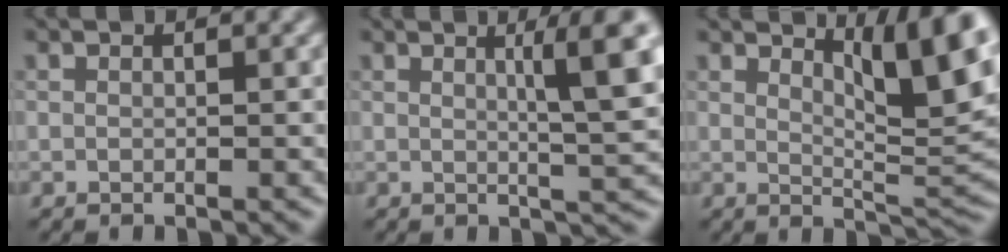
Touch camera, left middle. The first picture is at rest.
{"total": 6.5, "force": [1.7, 1.1, 6.2], "torque": [-0.076, 0.006, 0.026]}
{"total": 8.2, "force": [4.0, 2.1, 6.8], "torque": [-0.093, -0.002, 0.069]}